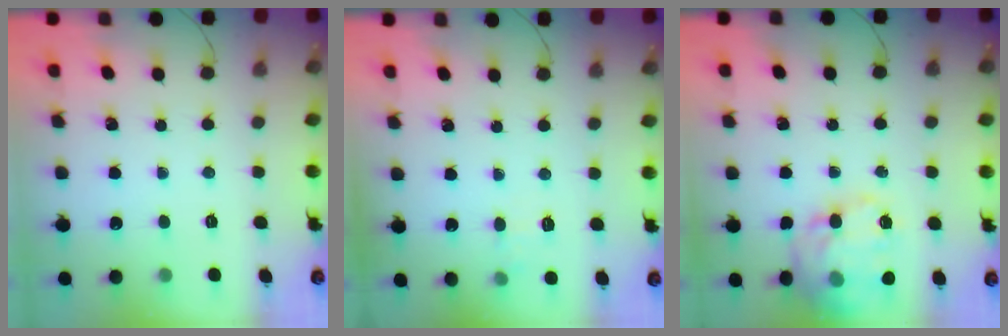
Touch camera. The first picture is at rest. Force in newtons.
{"total": 5.8, "press": 5.6, "slide": 1.5}
{"total": 16.0, "press": 15.8, "slide": 2.2}